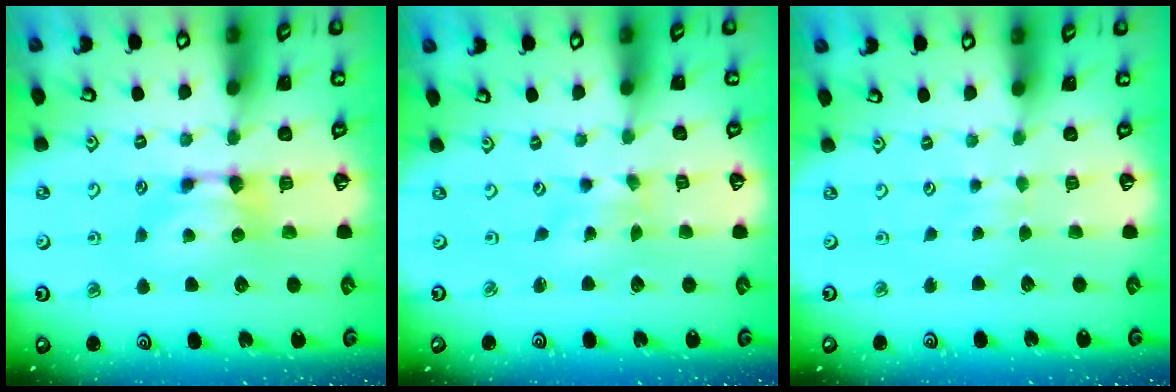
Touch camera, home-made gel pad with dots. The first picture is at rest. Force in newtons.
{"total": 3.7, "press": 3.6, "slide": 0.8}
{"total": 3.9, "press": 3.9, "slide": 0.4}